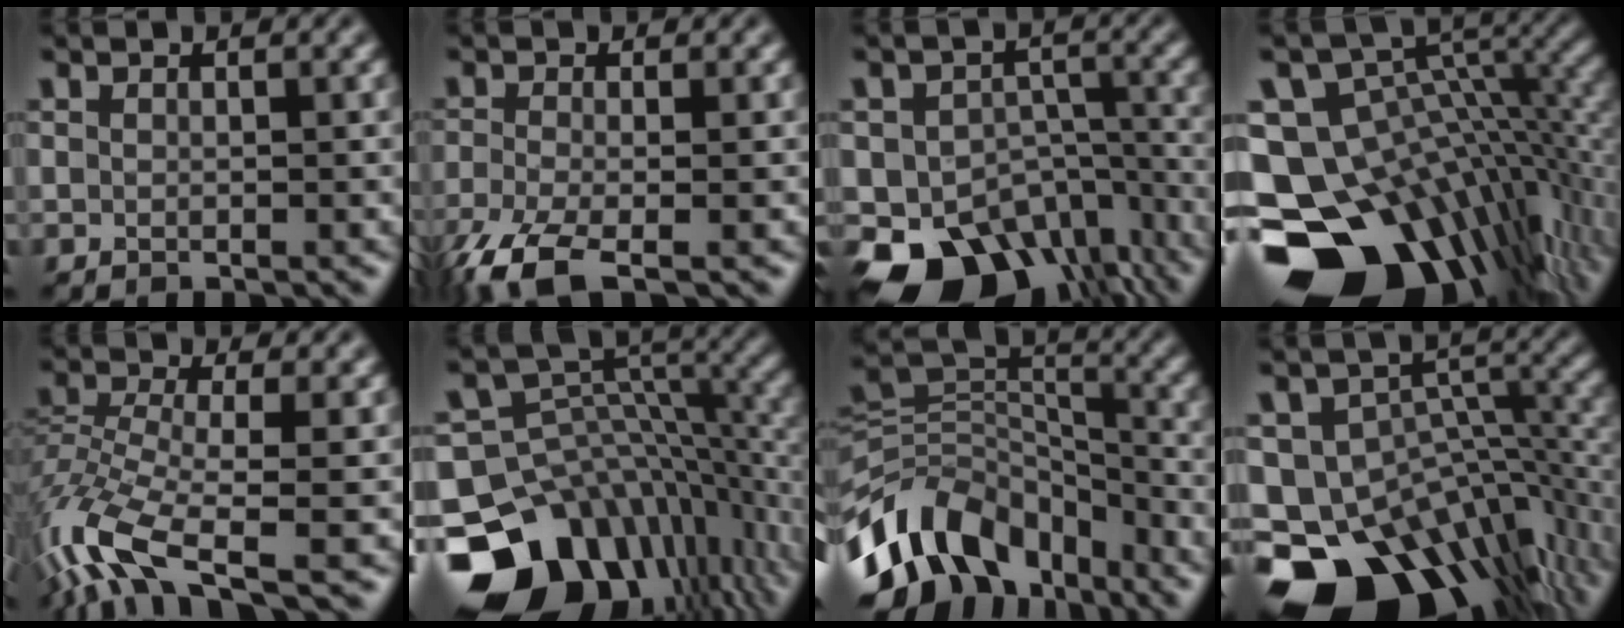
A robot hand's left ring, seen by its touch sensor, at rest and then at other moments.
{"total": 6.0, "force": [-4.0, 1.6, 4.1], "torque": [-0.096, -0.016, -0.085]}
{"total": 12.1, "force": [-7.7, 7.6, 5.5], "torque": [-0.082, -0.022, -0.106]}
{"total": 18.6, "force": [-8.0, 12.0, 11.6], "torque": [-0.186, 0.014, -0.104]}
{"total": 9.6, "force": [-5.8, 2.7, 7.1], "torque": [-0.158, -0.006, -0.116]}
{"total": 15.8, "force": [-8.3, 10.6, 8.3], "torque": [-0.169, -0.024, -0.129]}
{"total": 11.4, "force": [-6.5, 7.0, 6.2], "torque": [-0.105, 0.023, -0.137]}
{"total": 18.0, "force": [-11.7, 10.9, 8.4], "torque": [-0.143, -0.023, -0.153]}